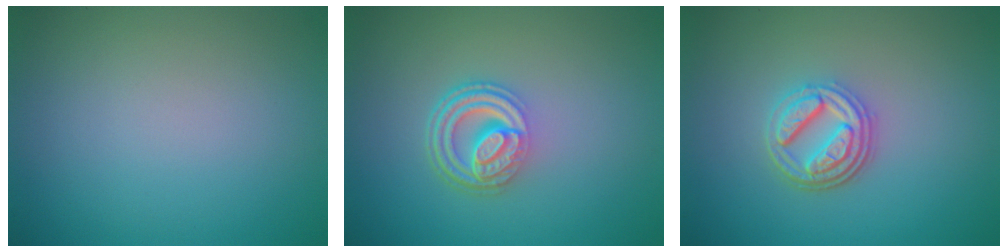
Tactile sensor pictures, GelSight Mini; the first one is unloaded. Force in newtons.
{"total": 4.7, "press": 3.3, "slide": 3.3}
{"total": 4.0, "press": 3.3, "slide": 2.3}